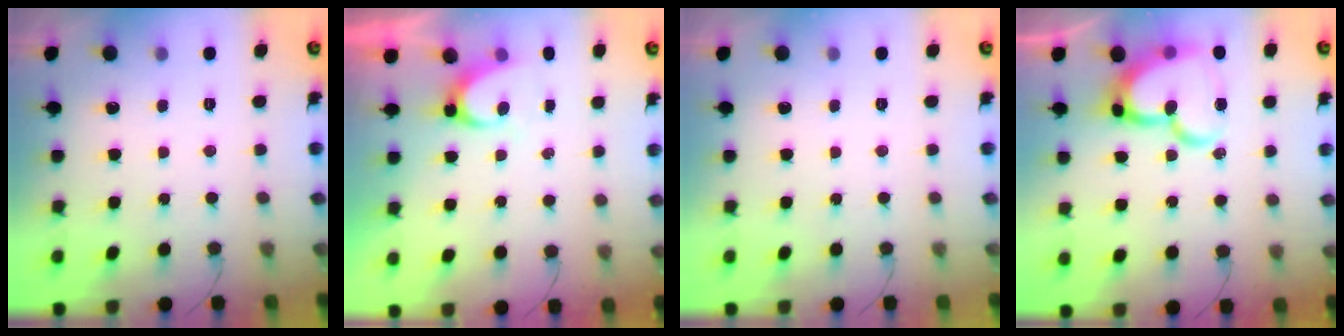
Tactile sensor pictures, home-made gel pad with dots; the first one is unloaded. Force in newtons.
{"total": 4.5, "press": 4.5, "slide": 0.3}
{"total": 0.0}
{"total": 17.1, "press": 17.0, "slide": 1.5}